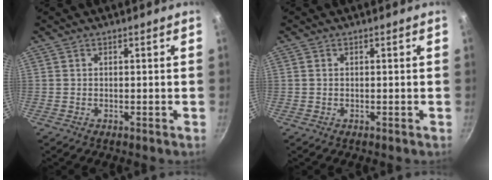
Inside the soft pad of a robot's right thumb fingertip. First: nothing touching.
{"total": 0.5, "force": [0.1, 0.4, 0.3], "torque": [-0.006, 0.001, 0.002]}